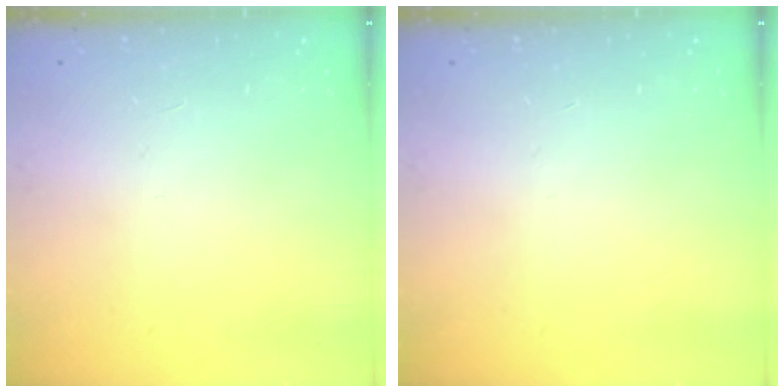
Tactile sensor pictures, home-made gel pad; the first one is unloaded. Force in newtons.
{"total": 0.0}